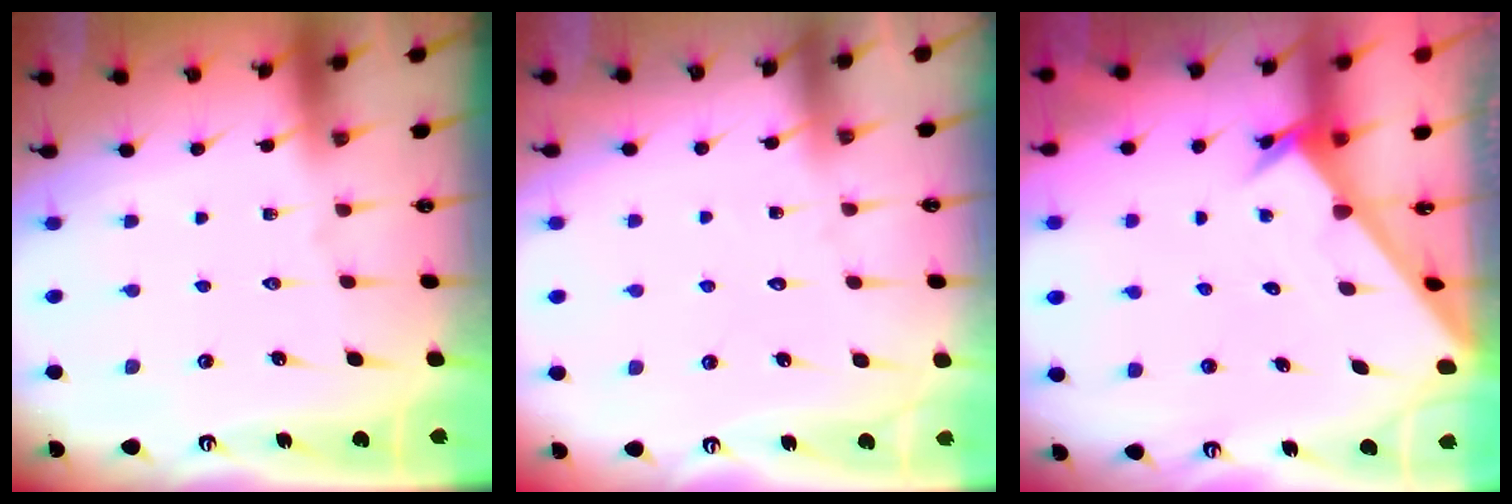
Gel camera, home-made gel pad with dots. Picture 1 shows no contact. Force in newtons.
{"total": 4.8, "press": 4.8, "slide": 0.5}
{"total": 2.4, "press": 2.4, "slide": 0.2}